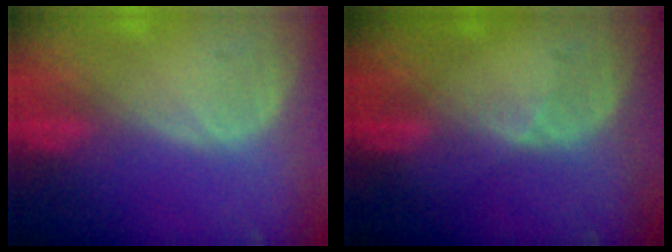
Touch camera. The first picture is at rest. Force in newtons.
{"total": 1.8, "press": 1.2, "slide": 1.3}